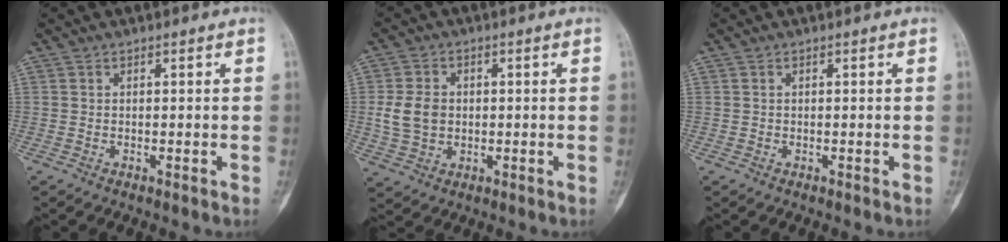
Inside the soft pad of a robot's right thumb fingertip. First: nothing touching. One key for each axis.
{"total": 7.1, "fx": 0.2, "fy": 5.5, "fz": 4.4, "tx": -0.076, "ty": 0.002, "tz": 0.007}
{"total": 0.0}